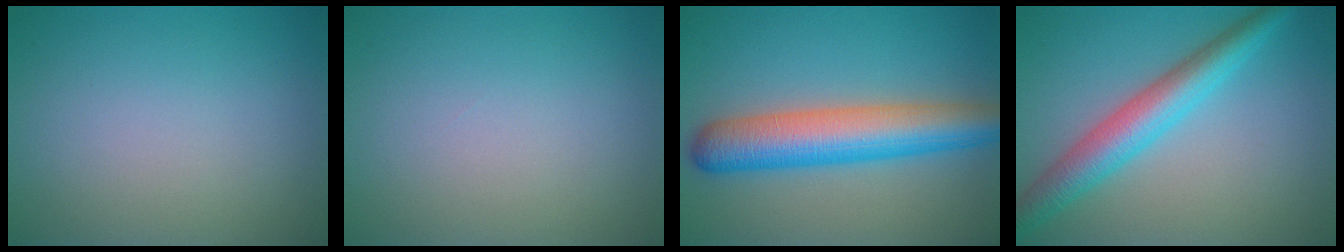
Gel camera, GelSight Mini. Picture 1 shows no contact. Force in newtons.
{"total": 0.0}
{"total": 7.9, "press": 7.9, "slide": 0.2}
{"total": 5.5, "press": 5.5, "slide": 0.1}